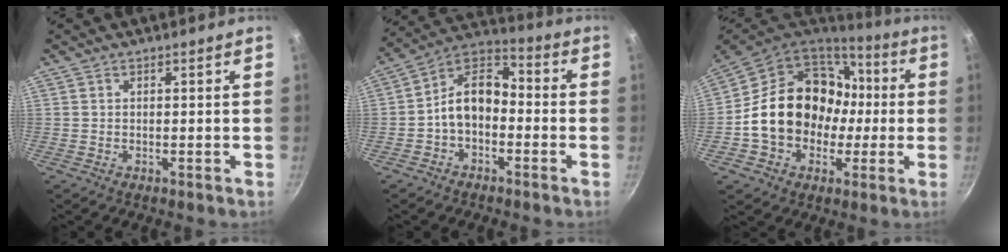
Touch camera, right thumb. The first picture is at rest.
{"total": 10.7, "force": [-2.2, 7.2, 7.5], "torque": [-0.110, 0.055, -0.059]}
{"total": 21.7, "force": [-0.2, 17.5, 12.8], "torque": [-0.196, 0.057, 0.007]}